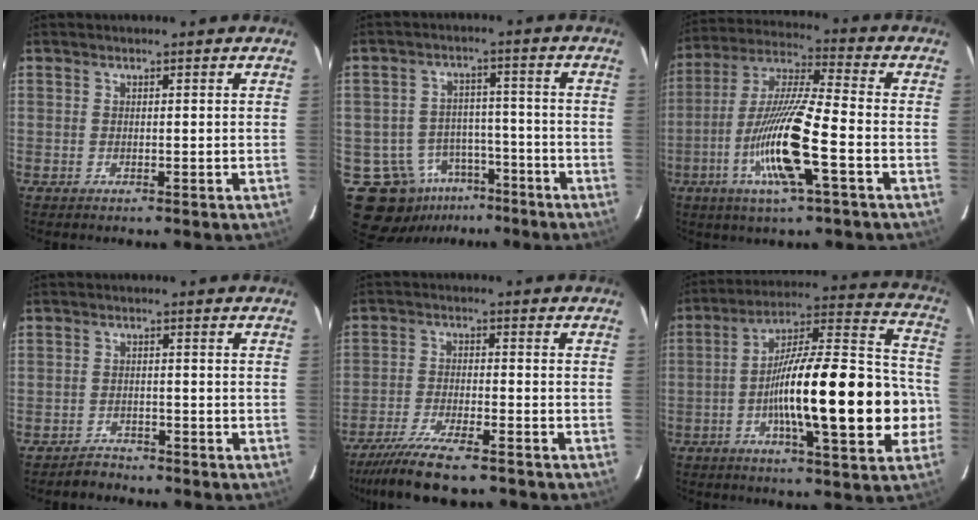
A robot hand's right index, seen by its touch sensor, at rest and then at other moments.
{"total": 11.7, "force": [-6.8, 9.0, 2.9], "torque": [-0.051, 0.032, -0.096]}
{"total": 14.9, "force": [-4.9, 0.7, 14.1], "torque": [-0.284, -0.009, -0.093]}
{"total": 2.1, "force": [-1.9, 0.8, -0.4], "torque": [0.007, -0.001, -0.033]}
{"total": 10.4, "force": [-8.7, 0.8, 5.6], "torque": [-0.092, -0.028, -0.144]}
{"total": 23.6, "force": [-4.6, 3.9, 22.8], "torque": [-0.326, 0.022, -0.069]}